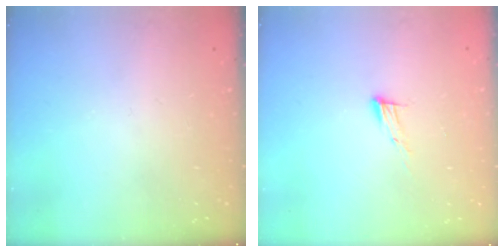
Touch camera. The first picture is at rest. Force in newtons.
{"total": 7.6, "press": 7.5, "slide": 1.1}